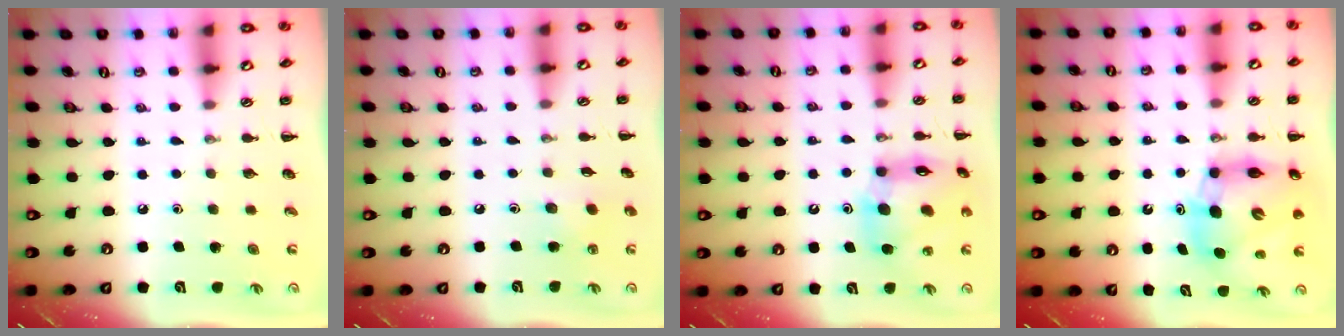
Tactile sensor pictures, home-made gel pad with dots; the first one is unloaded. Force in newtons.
{"total": 3.7, "press": 3.5, "slide": 1.2}
{"total": 12.0, "press": 11.6, "slide": 3.1}
{"total": 10.4, "press": 9.9, "slide": 3.2}